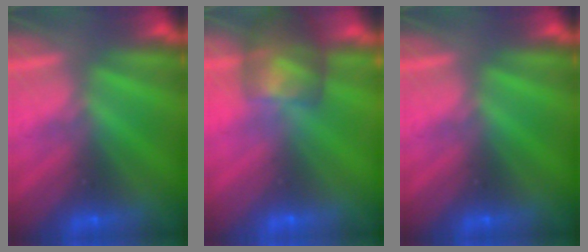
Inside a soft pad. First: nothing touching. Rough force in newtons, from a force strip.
{"total": 7.7}
{"total": 0.0}